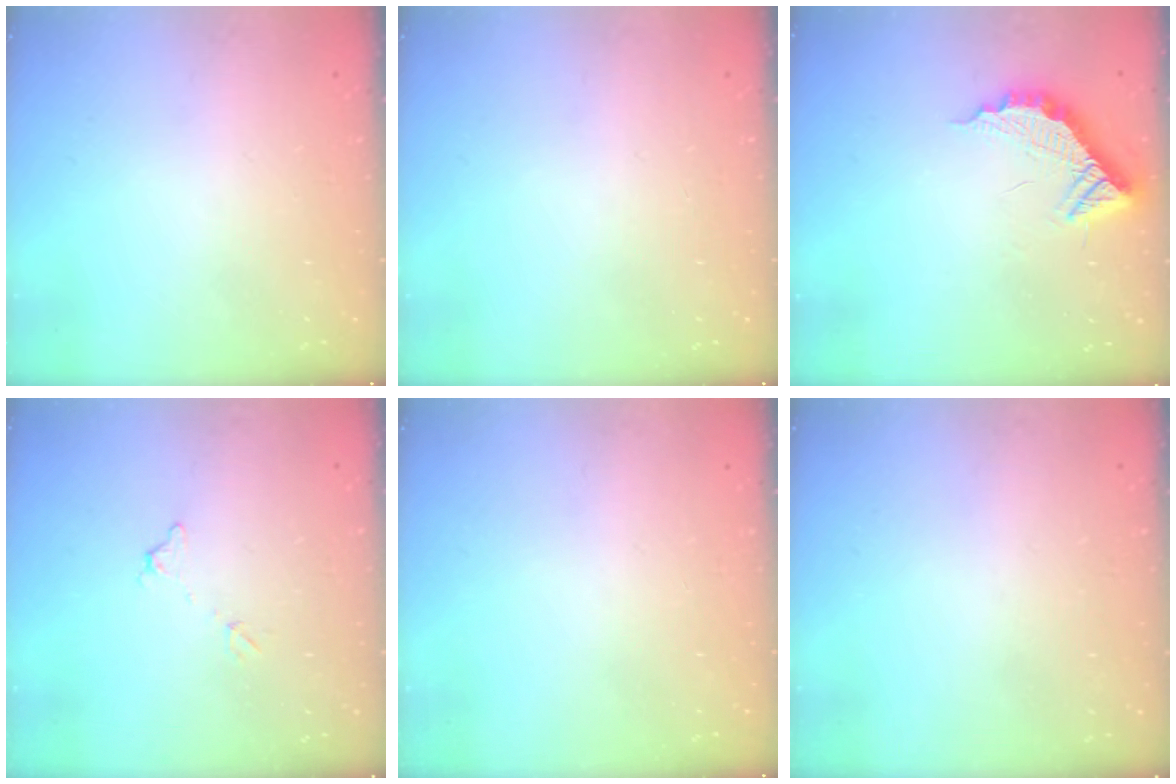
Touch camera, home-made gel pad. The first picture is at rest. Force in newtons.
{"total": 0.0}
{"total": 12.2, "press": 12.1, "slide": 0.9}
{"total": 5.5, "press": 5.5, "slide": 0.3}
{"total": 0.0}
{"total": 3.0, "press": 3.0, "slide": 0.1}